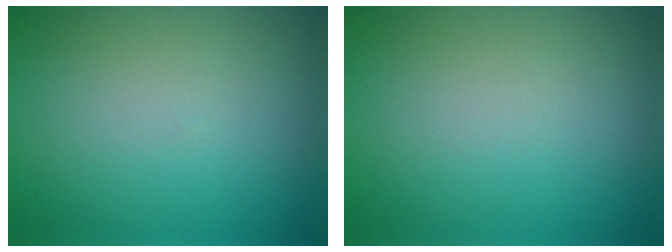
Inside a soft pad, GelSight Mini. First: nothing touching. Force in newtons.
{"total": 0.0}